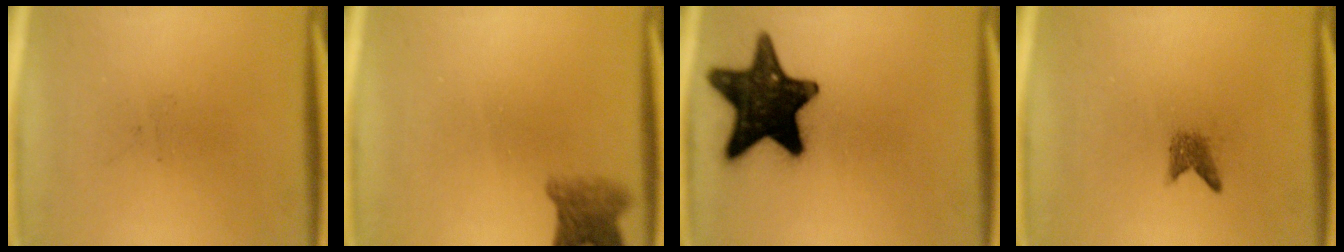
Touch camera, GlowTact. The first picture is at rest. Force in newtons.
{"total": 4.1}
{"total": 18.2}
{"total": 1.7}